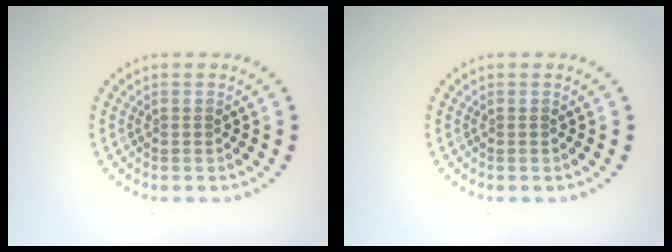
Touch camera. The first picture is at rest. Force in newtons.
{"total": 0.0}